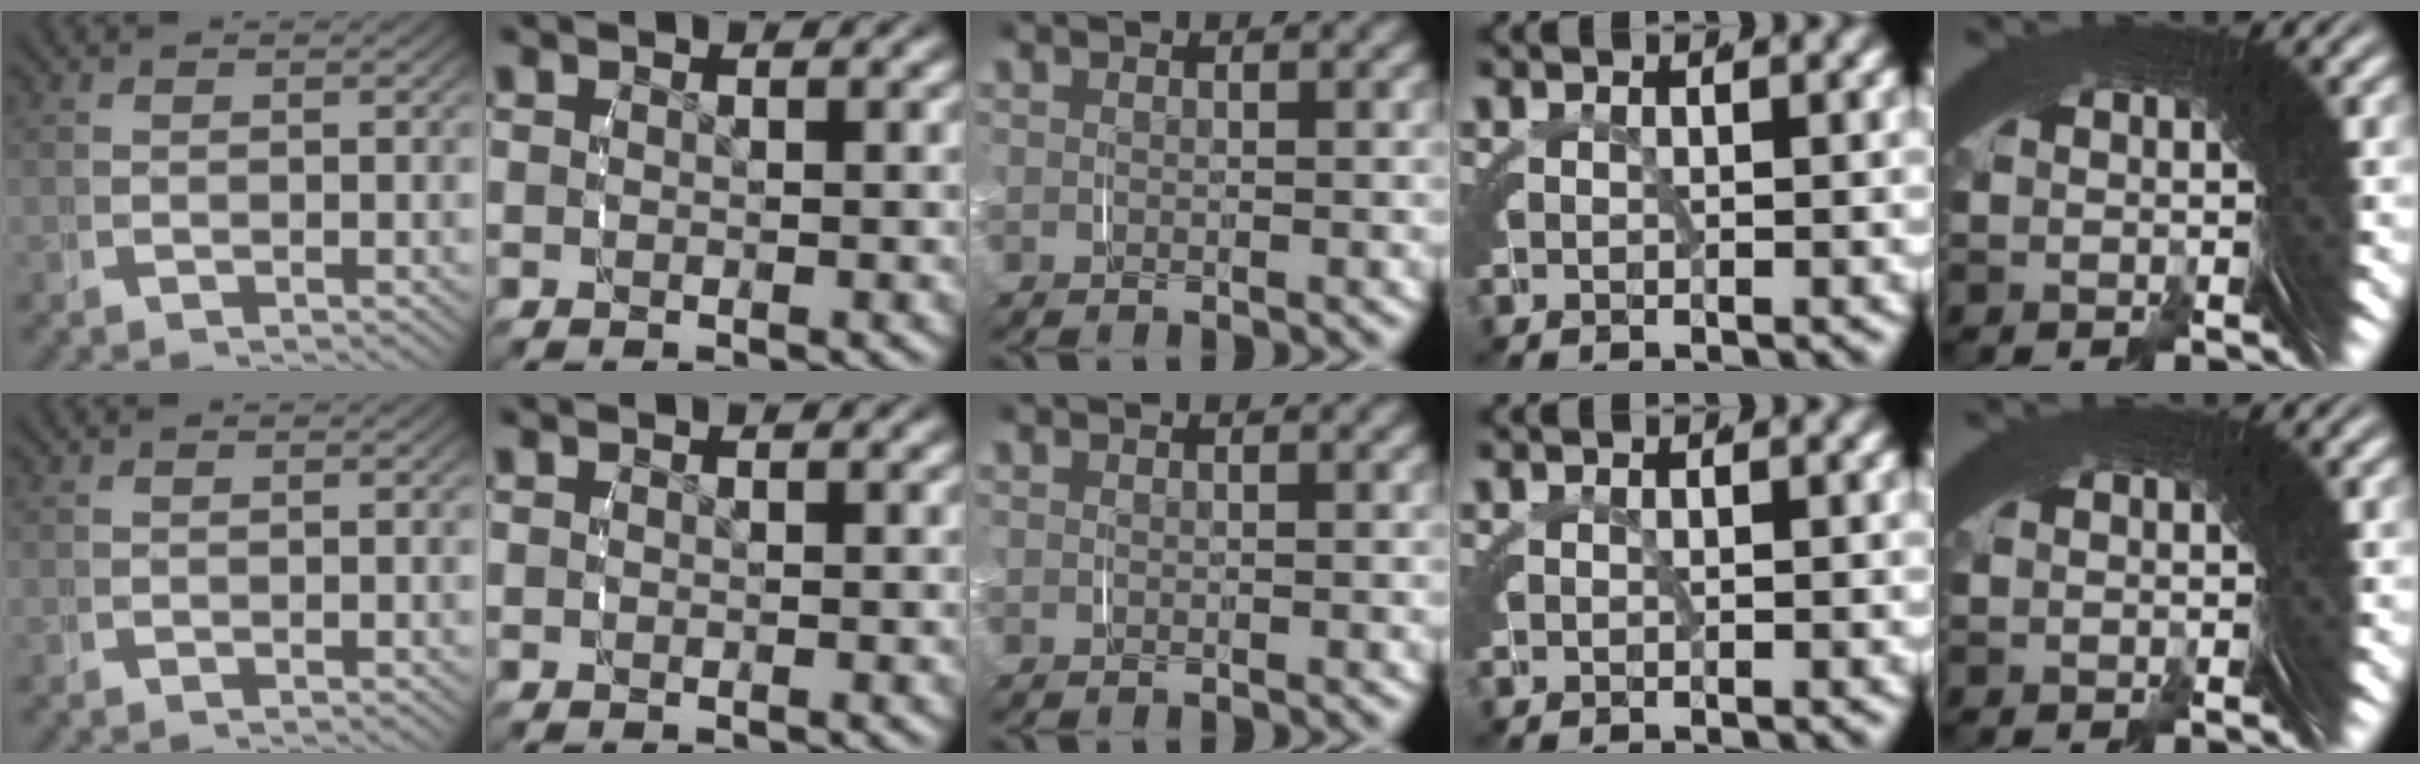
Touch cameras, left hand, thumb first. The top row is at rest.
{}